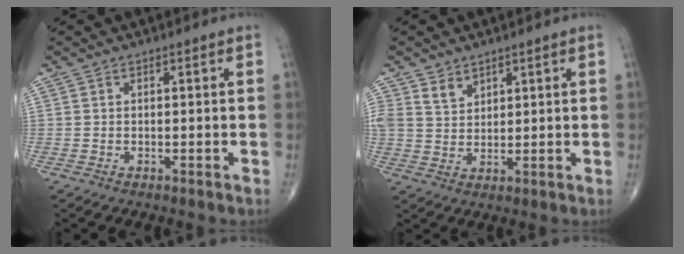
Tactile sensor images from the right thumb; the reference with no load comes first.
{"total": 4.0, "force": [2.8, 2.7, 1.1], "torque": [-0.002, -0.023, 0.059]}